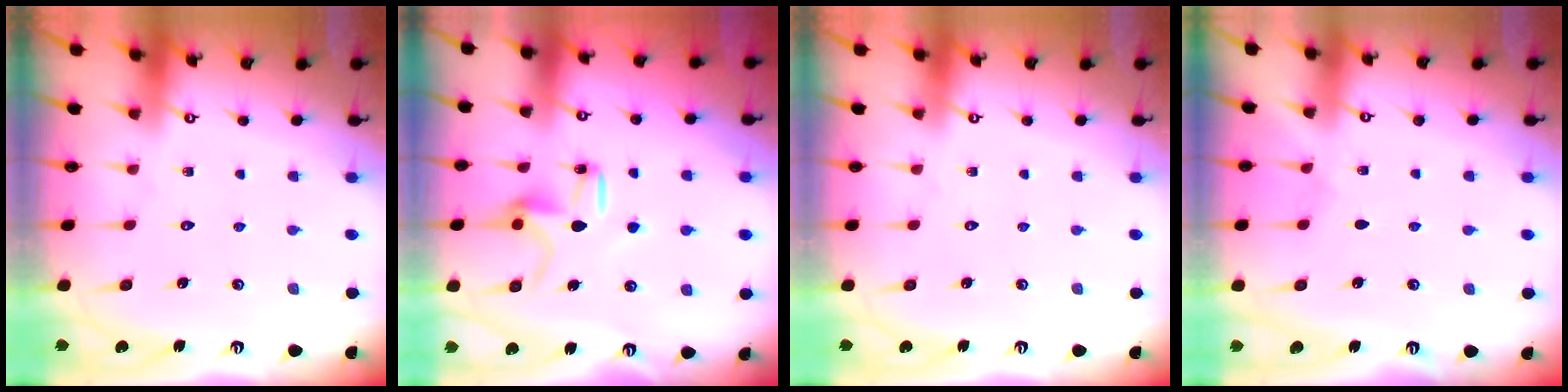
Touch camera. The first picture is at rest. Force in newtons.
{"total": 9.7, "press": 9.7, "slide": 0.2}
{"total": 0.0}
{"total": 3.6, "press": 3.6, "slide": 0.4}